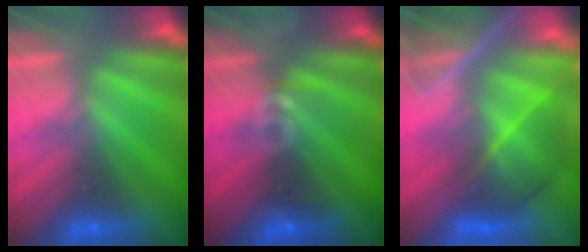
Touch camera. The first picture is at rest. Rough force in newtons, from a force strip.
{"total": 3.1}
{"total": 7.6}